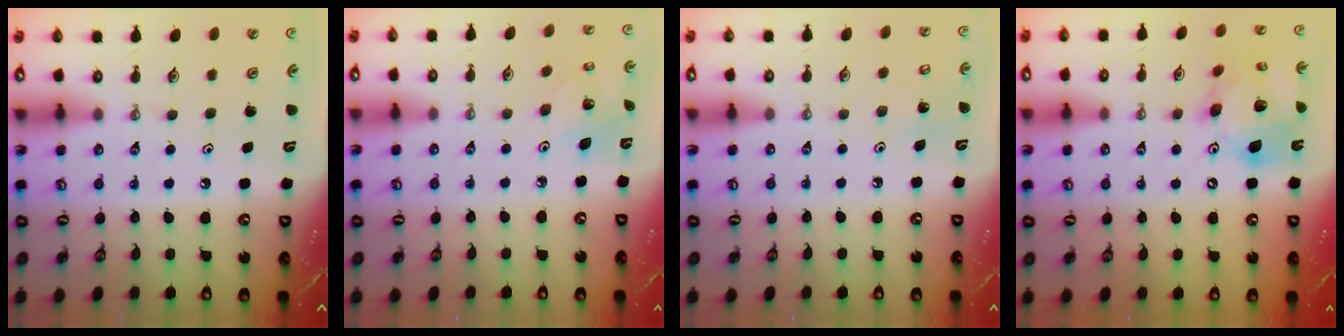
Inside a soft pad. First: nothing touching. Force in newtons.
{"total": 4.0, "press": 4.0, "slide": 0.4}
{"total": 2.8, "press": 2.8, "slide": 0.2}
{"total": 16.6, "press": 16.4, "slide": 2.6}